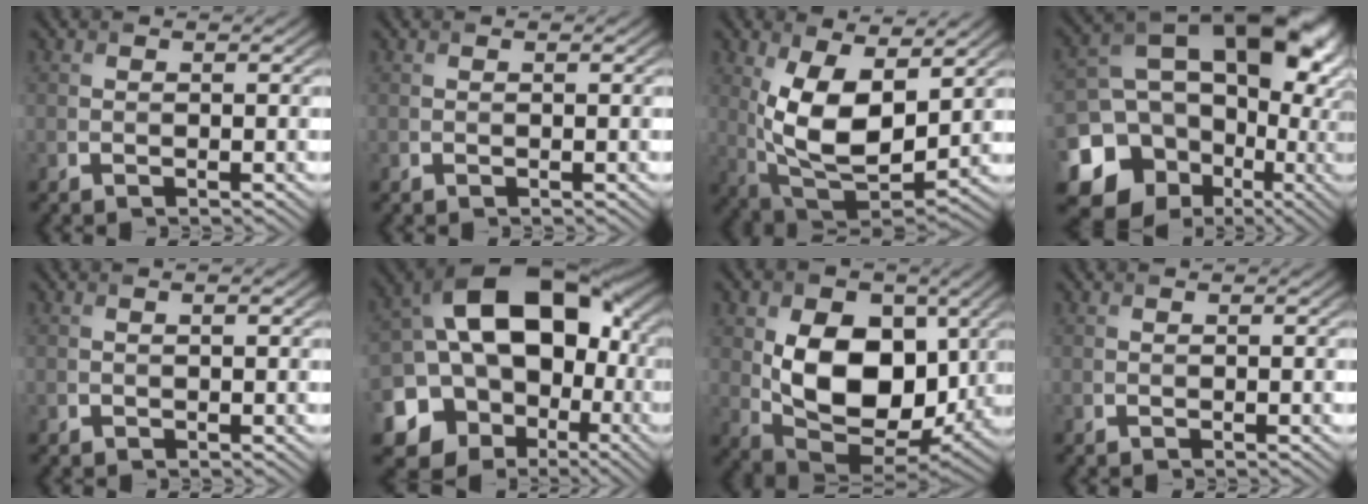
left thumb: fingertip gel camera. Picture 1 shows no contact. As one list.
[{"total": 0.0}, {"total": 12.6, "force": [3.1, 6.5, 10.3], "torque": [-0.207, -0.013, 0.063]}, {"total": 21.0, "force": [-2.5, 17.1, 11.8], "torque": [-0.231, -0.043, -0.042]}, {"total": 0.9, "force": [0.2, 0.4, 0.8], "torque": [-0.013, 0.000, 0.008]}, {"total": 20.2, "force": [-1.9, 16.3, 11.7], "torque": [-0.217, -0.032, -0.032]}, {"total": 13.3, "force": [1.0, 8.8, 9.9], "torque": [-0.182, -0.012, 0.024]}, {"total": 0.0}]